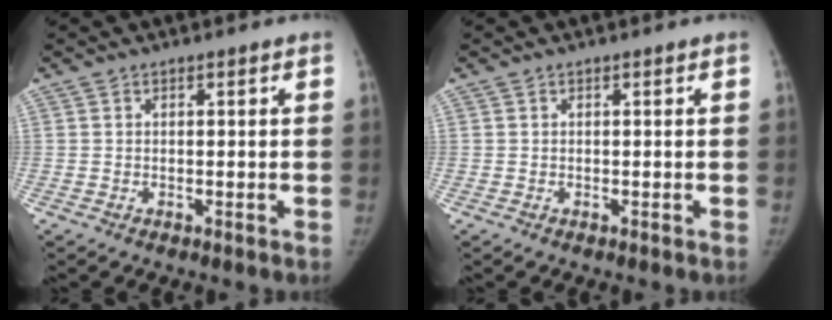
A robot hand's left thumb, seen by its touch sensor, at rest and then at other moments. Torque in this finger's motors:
{"motor_torque": [0.00, 0.00, 0.31, -0.19, 0.00]}